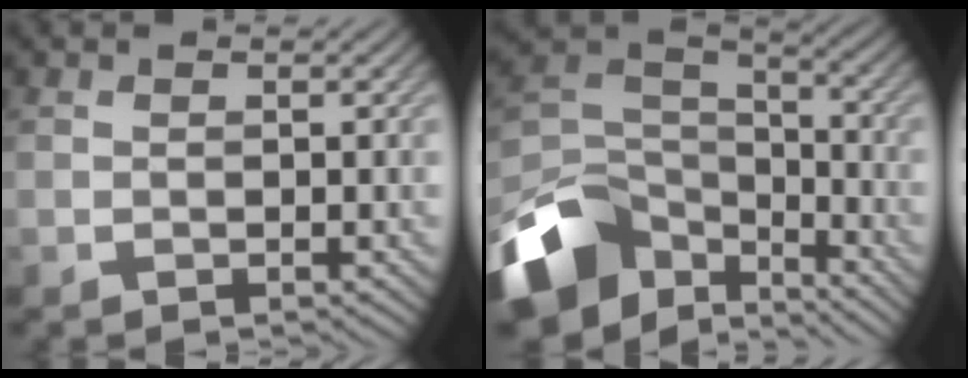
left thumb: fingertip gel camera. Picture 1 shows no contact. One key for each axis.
{"total": 14.9, "fx": -7.7, "fy": 9.1, "fz": 8.8, "tx": -0.238, "ty": -0.027, "tz": -0.134}